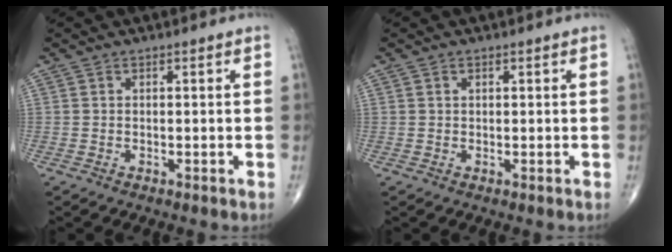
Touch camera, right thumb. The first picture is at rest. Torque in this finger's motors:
{"motor_torque": [-0.53, 0.21, 0.06, 0.11, 0.02]}